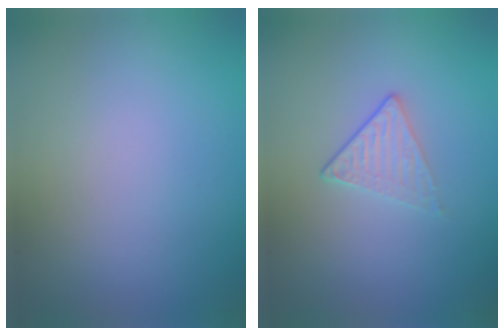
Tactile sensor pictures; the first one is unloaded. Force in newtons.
{"total": 1.4, "press": 1.1, "slide": 0.9}